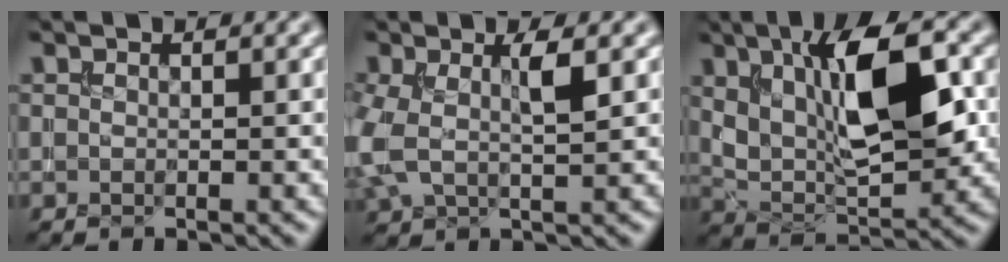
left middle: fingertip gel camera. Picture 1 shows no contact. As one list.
[{"total": 4.0, "force": [0.5, 1.6, 3.6], "torque": [-0.089, 0.001, 0.007]}, {"total": 10.0, "force": [2.4, 4.0, 8.9], "torque": [-0.155, -0.001, 0.040]}]